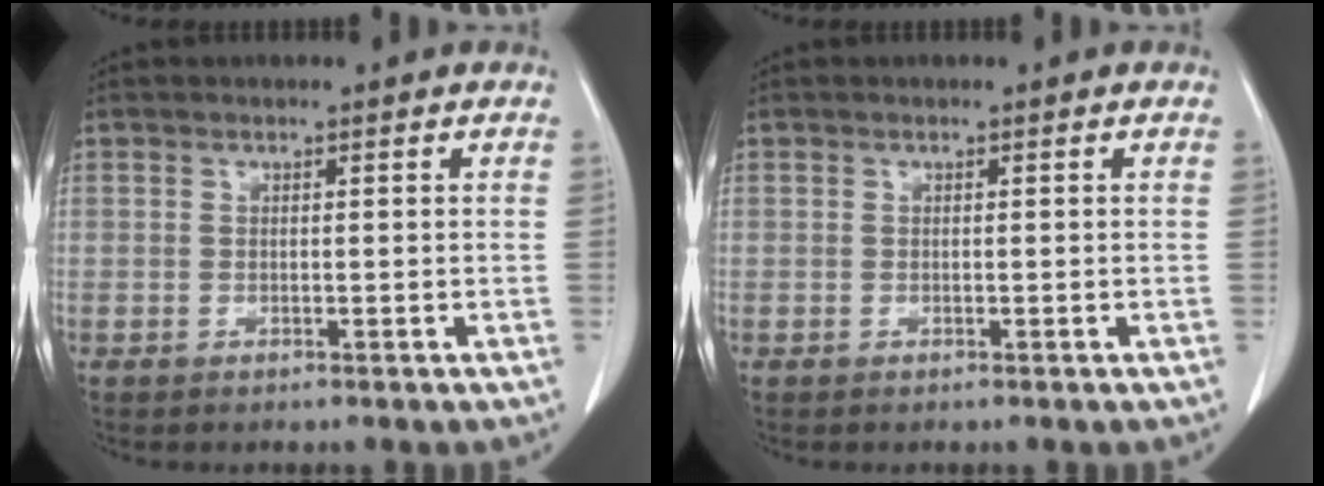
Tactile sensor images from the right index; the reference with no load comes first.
{"total": 0.0}